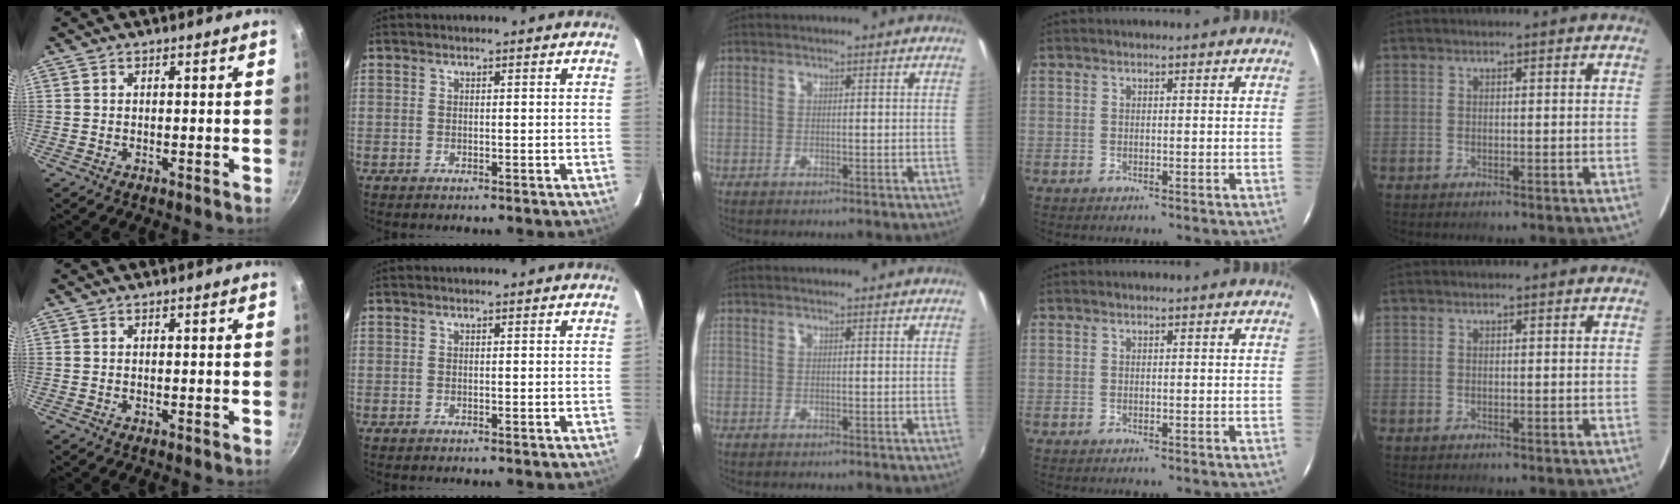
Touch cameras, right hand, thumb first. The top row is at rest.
{}